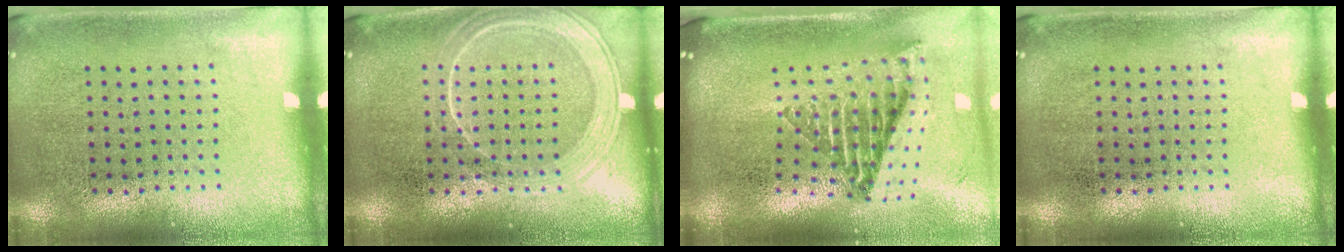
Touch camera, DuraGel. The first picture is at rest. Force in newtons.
{"total": 2.8, "press": 2.8, "slide": 0.5}
{"total": 2.6, "press": 1.6, "slide": 2.0}
{"total": 0.0}